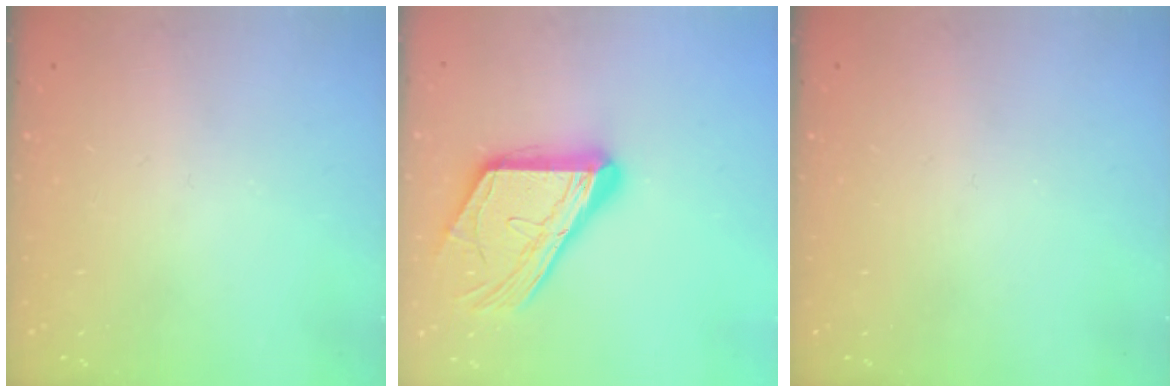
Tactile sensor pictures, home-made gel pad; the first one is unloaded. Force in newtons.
{"total": 17.1, "press": 17.0, "slide": 1.6}
{"total": 0.0}